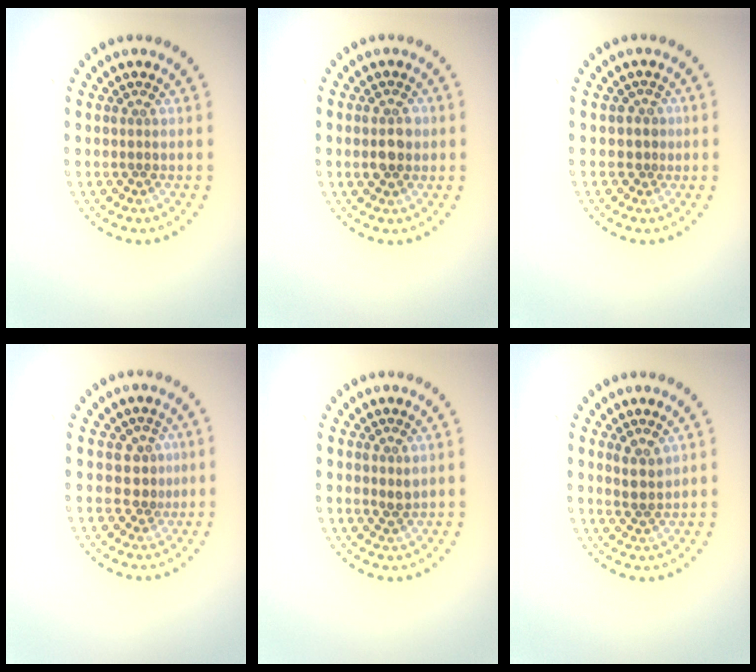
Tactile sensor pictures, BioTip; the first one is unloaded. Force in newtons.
{"total": 2.5, "press": 2.5, "slide": 0.2}
{"total": 1.1, "press": 0.8, "slide": 0.7}
{"total": 1.7, "press": 1.4, "slide": 1.0}
{"total": 0.8, "press": 0.8, "slide": 0.3}
{"total": 1.8, "press": 1.4, "slide": 1.1}